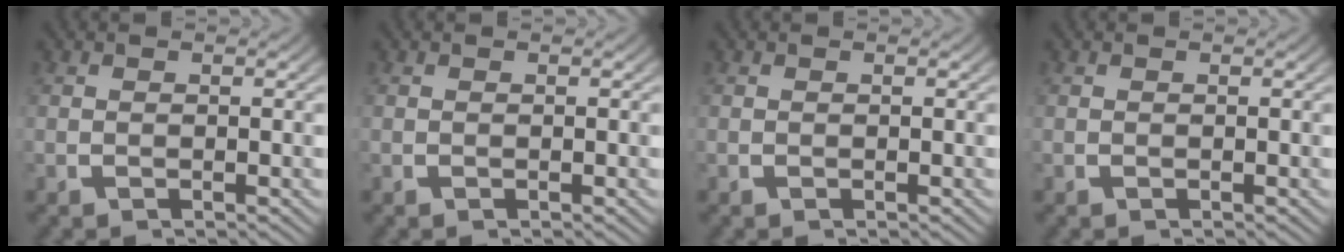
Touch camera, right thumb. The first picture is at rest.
{"total": 0.0}
{"total": 0.0}
{"total": 0.0}